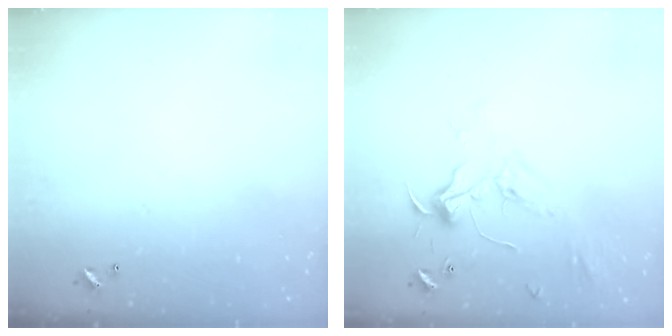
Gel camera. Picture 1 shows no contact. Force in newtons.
{"total": 2.4, "press": 2.3, "slide": 0.8}